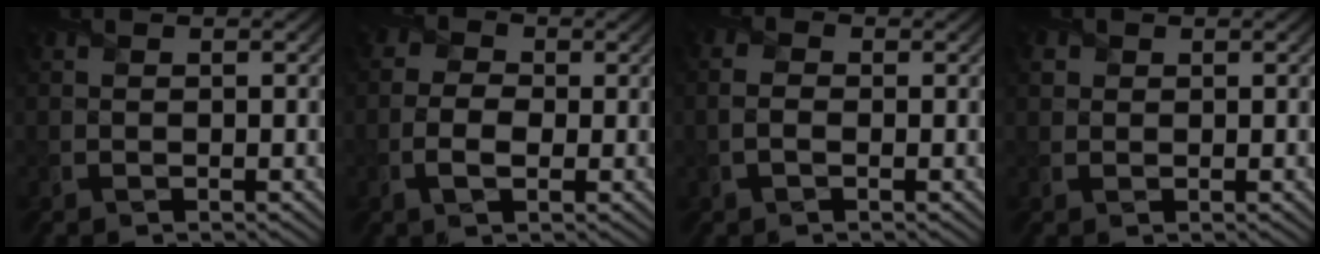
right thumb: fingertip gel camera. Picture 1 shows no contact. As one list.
[{"total": 4.0, "force": [-0.7, 2.7, 2.9], "torque": [-0.063, -0.003, -0.021]}, {"total": 1.9, "force": [-0.4, 1.2, 1.4], "torque": [-0.038, 0.002, -0.014]}, {"total": 1.1, "force": [0.5, 1.0, 0.2], "torque": [-0.006, -0.001, 0.009]}]